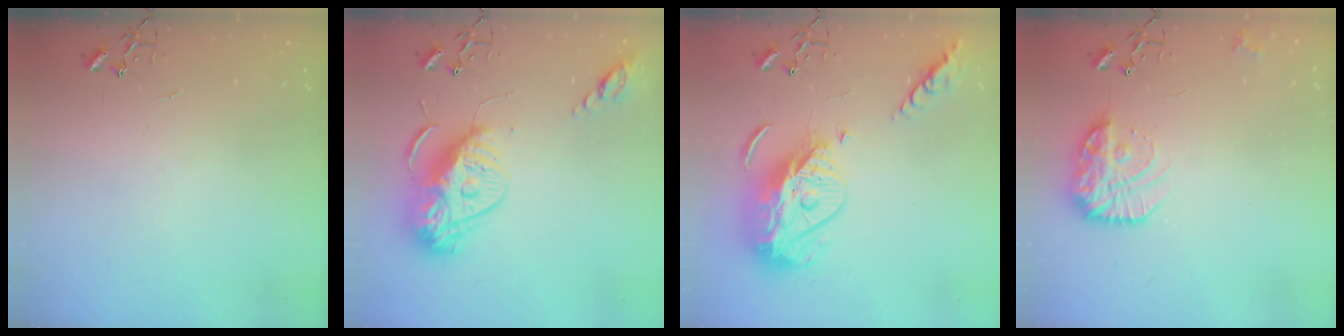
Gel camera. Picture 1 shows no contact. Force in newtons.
{"total": 16.1, "press": 16.0, "slide": 1.6}
{"total": 17.5, "press": 17.4, "slide": 1.6}
{"total": 16.1, "press": 16.0, "slide": 1.4}